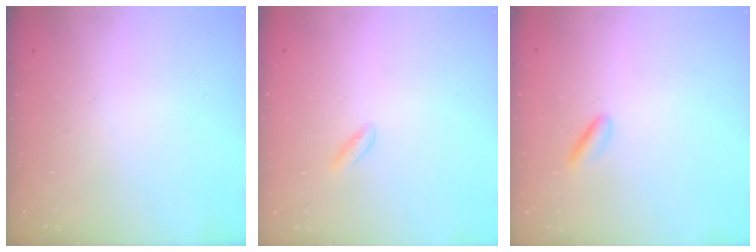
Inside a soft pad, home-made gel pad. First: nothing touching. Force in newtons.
{"total": 1.5, "press": 1.2, "slide": 0.9}
{"total": 2.2, "press": 2.1, "slide": 0.6}